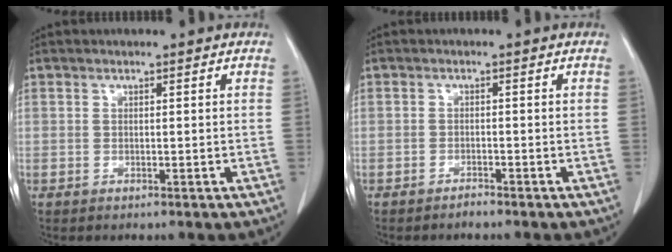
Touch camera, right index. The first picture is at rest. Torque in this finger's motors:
{"motor_torque": [0.17, -0.13, -0.04, 0.00]}